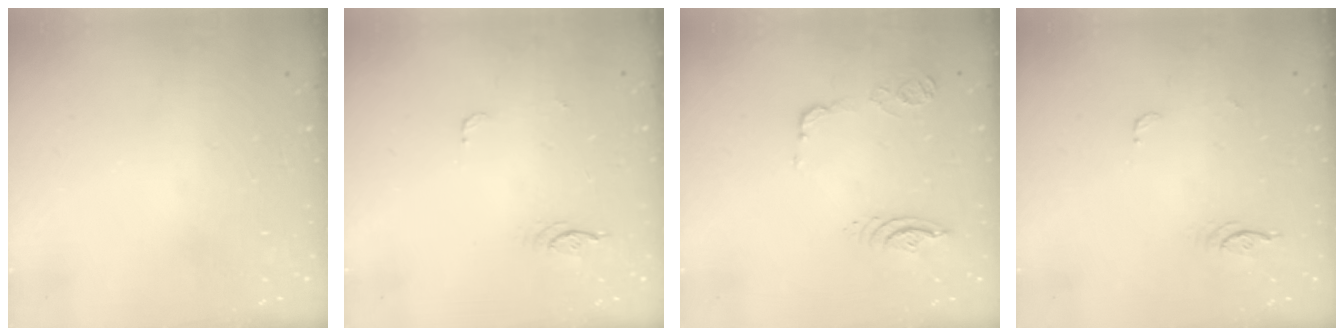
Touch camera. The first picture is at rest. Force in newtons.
{"total": 3.8, "press": 3.4, "slide": 1.6}
{"total": 10.8, "press": 10.7, "slide": 1.4}
{"total": 3.9, "press": 3.5, "slide": 1.7}